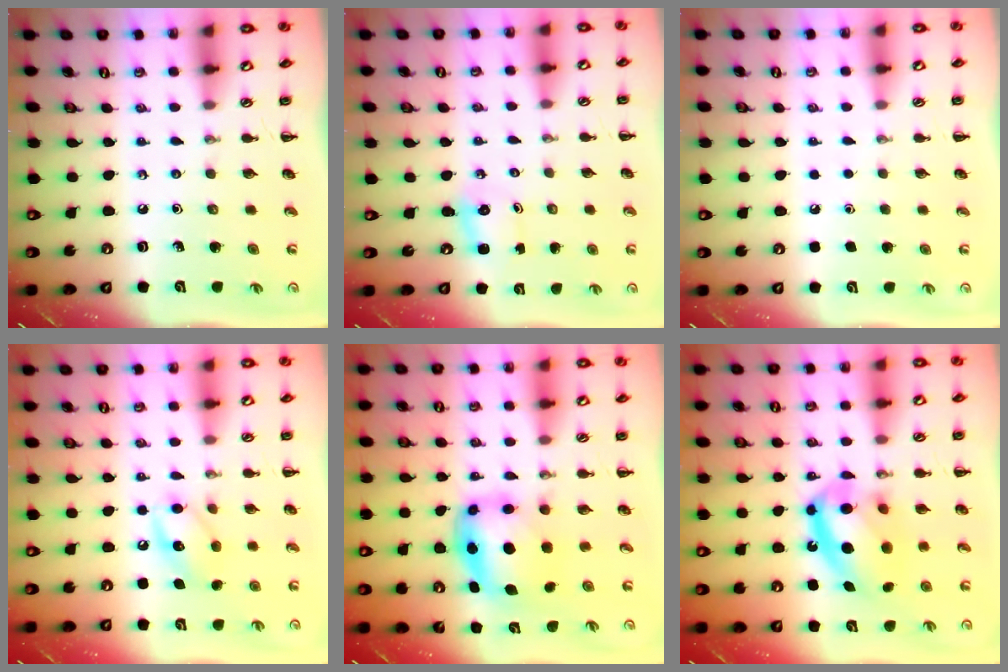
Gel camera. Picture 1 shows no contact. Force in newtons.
{"total": 2.2, "press": 2.1, "slide": 0.8}
{"total": 1.8, "press": 1.8, "slide": 0.1}
{"total": 10.8, "press": 10.8, "slide": 0.7}
{"total": 5.6, "press": 5.5, "slide": 1.2}
{"total": 15.1, "press": 14.5, "slide": 4.1}